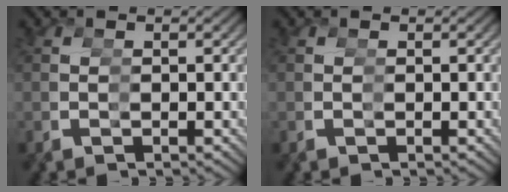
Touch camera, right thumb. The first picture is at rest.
{"total": 0.0}